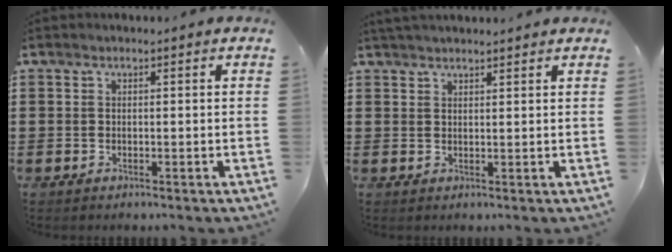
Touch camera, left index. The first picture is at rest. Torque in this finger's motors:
{"motor_torque": [0.15, -0.13, 0.57, 0.11]}